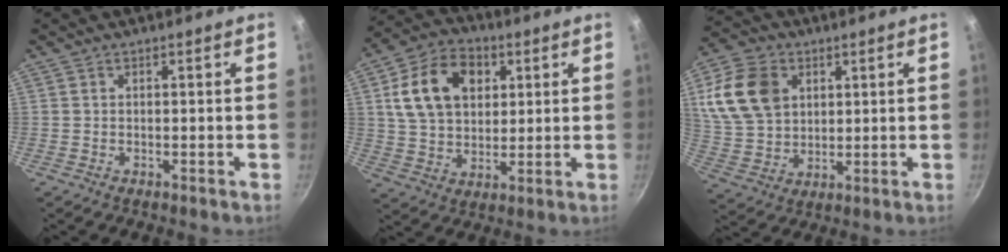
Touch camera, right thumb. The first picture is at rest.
{"total": 15.7, "force": [4.6, 11.2, 10.0], "torque": [-0.154, 0.003, 0.074]}
{"total": 14.5, "force": [4.5, 10.9, 8.5], "torque": [-0.144, -0.006, 0.091]}